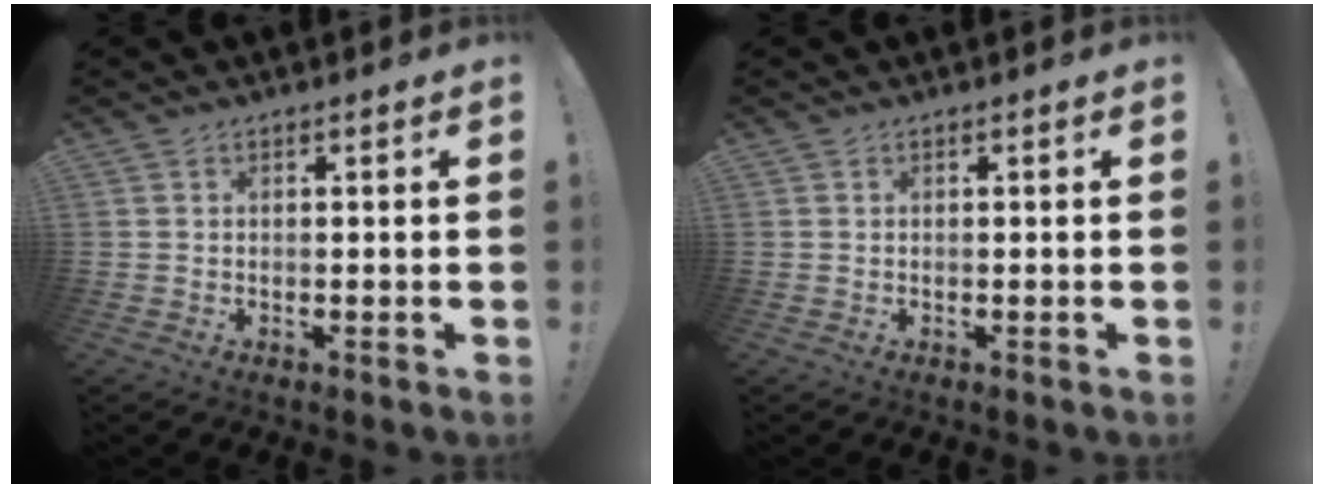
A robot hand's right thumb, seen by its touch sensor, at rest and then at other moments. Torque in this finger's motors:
{"motor_torque": [0.00, 0.23, 0.10, -0.11, -0.10]}